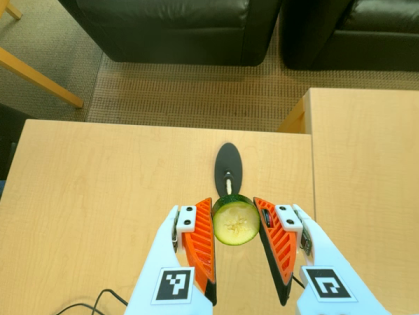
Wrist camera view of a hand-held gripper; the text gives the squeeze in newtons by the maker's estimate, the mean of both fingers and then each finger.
{"total": 10.2, "left": 9.8, "right": 10.5}